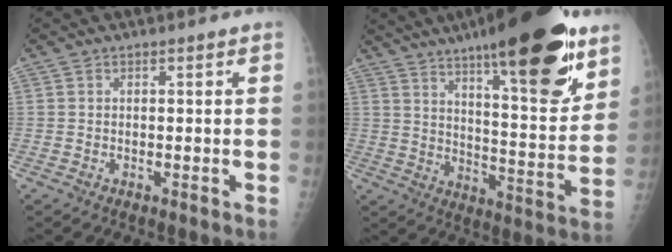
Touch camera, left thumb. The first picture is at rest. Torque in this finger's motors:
{"motor_torque": [2.51, 1.58, 1.66, -1.11, 0.52]}